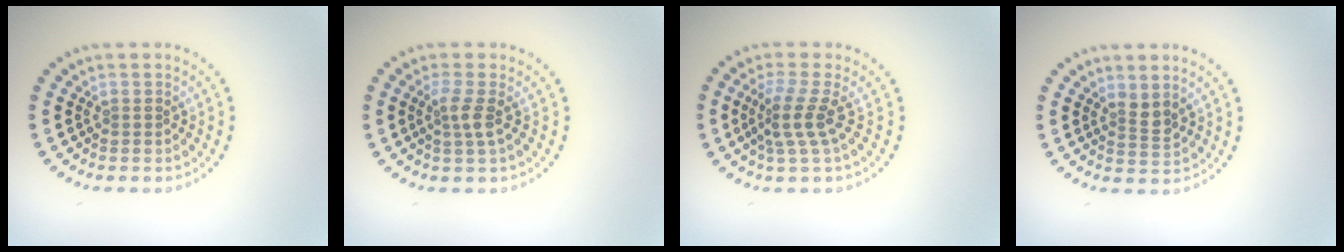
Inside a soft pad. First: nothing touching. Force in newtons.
{"total": 1.9, "press": 1.4, "slide": 1.4}
{"total": 2.9, "press": 2.0, "slide": 2.1}
{"total": 1.6, "press": 1.1, "slide": 1.1}